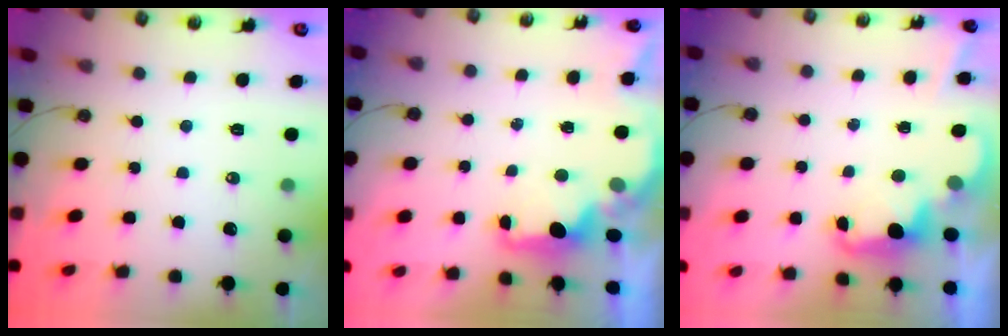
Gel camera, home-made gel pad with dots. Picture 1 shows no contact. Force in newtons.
{"total": 2.1, "press": 1.9, "slide": 0.8}
{"total": 2.4, "press": 2.3, "slide": 0.5}